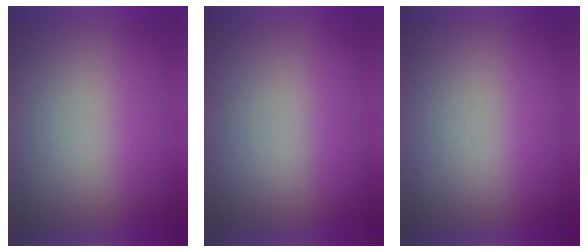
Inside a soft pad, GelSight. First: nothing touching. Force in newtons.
{"total": 2.3}
{"total": 4.4}